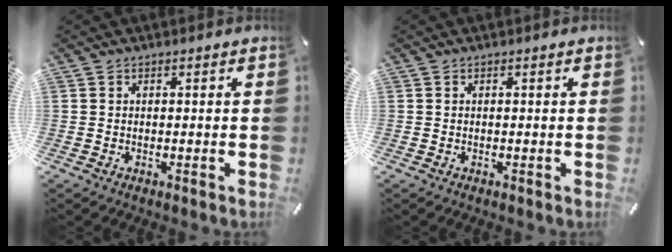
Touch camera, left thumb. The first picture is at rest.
{"total": 0.0}